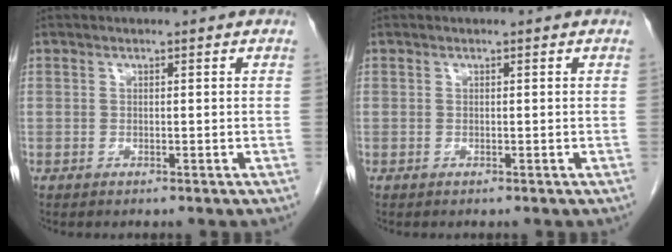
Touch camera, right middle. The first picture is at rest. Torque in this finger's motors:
{"motor_torque": [-0.03, -0.01, -0.01, -0.01]}